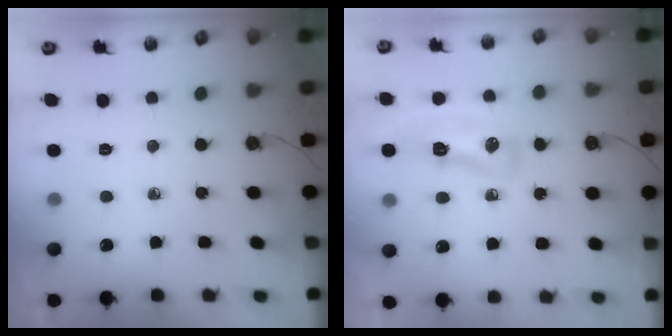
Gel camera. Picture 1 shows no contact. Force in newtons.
{"total": 10.5, "press": 10.4, "slide": 1.4}